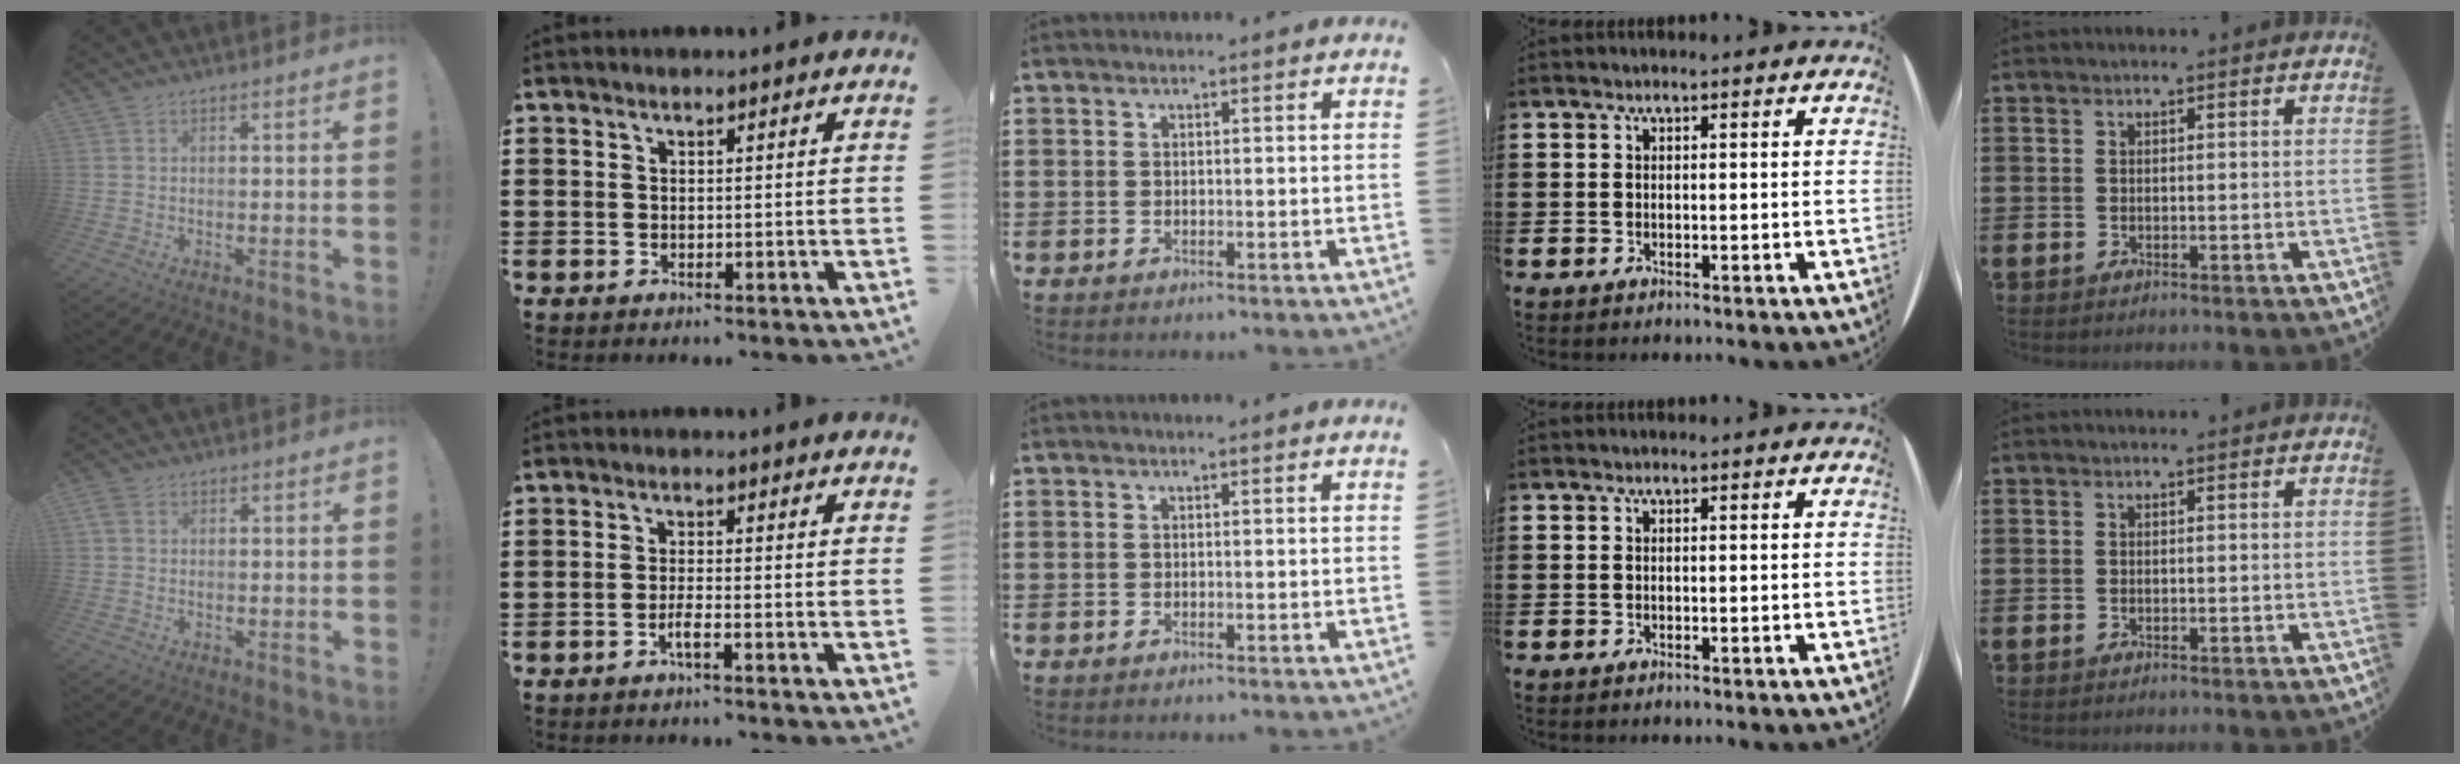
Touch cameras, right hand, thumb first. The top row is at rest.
{"thumb": {"total": 2.6, "force": [1.0, 2.1, 1.2], "torque": [-0.024, 0.004, 0.020]}, "index": {"total": 2.2, "force": [-1.4, 0.0, 1.7], "torque": [-0.029, -0.002, -0.025]}}